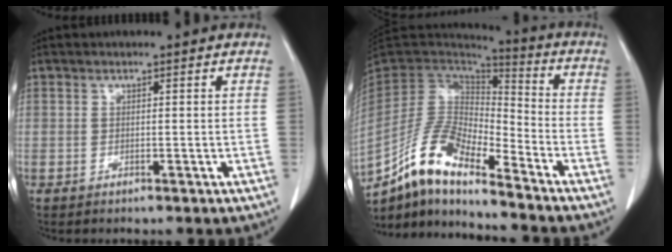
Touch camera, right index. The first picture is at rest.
{"total": 12.4, "force": [-9.7, 2.7, 7.2], "torque": [-0.145, 0.018, -0.183]}